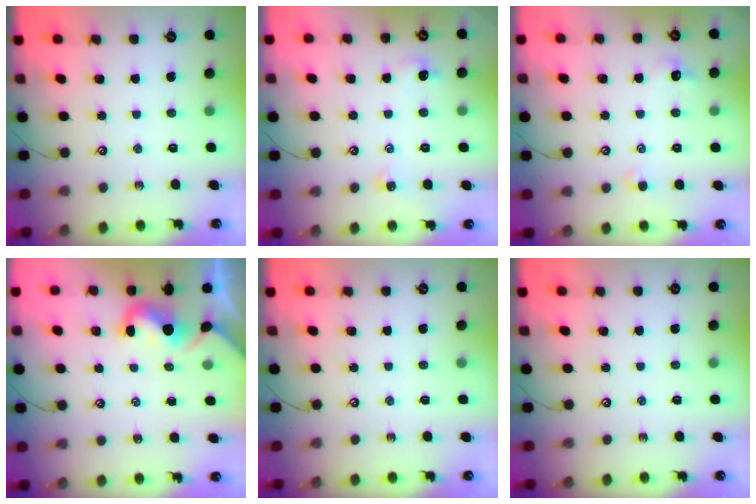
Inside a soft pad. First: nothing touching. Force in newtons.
{"total": 2.0, "press": 1.9, "slide": 0.5}
{"total": 1.0, "press": 0.8, "slide": 0.6}
{"total": 1.7, "press": 1.7, "slide": 0.2}
{"total": 0.0}
{"total": 0.0}